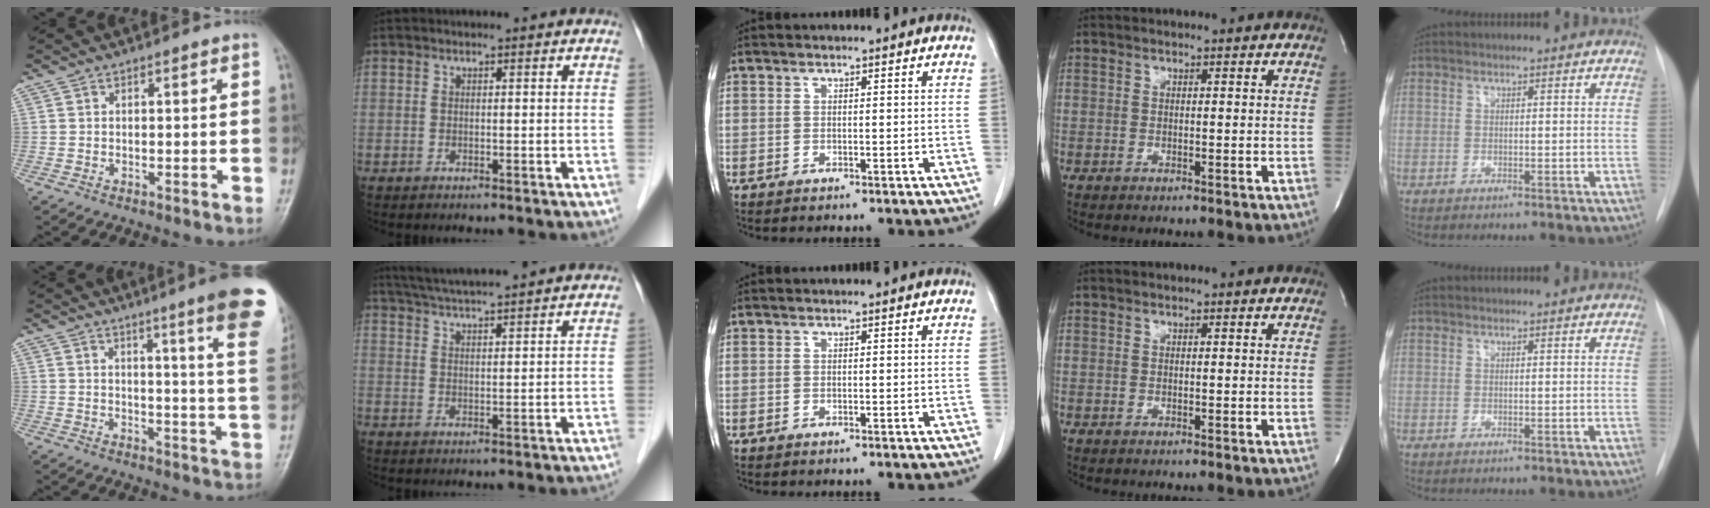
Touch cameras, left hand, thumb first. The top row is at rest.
{"thumb": {"total": 16.2, "force": [10.1, 0.6, 12.6], "torque": [-0.138, -0.059, 0.109]}, "index": {"total": 12.9, "force": [11.6, 0.2, 5.7], "torque": [-0.101, 0.032, 0.166]}}